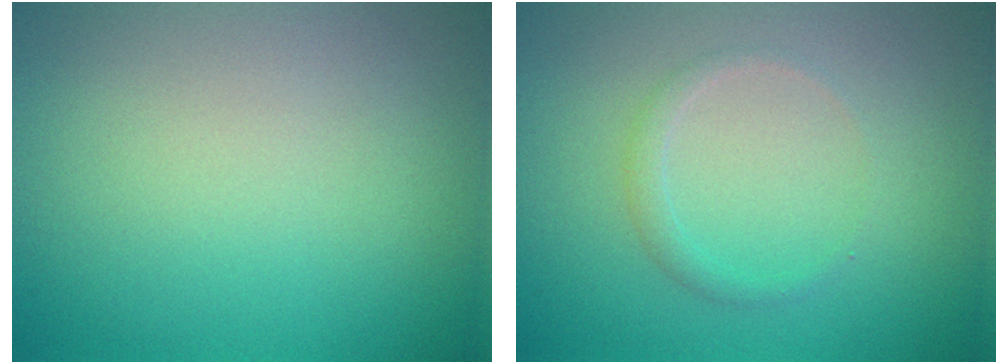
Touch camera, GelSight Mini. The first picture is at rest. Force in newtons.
{"total": 1.1, "press": 1.1, "slide": 0.0}